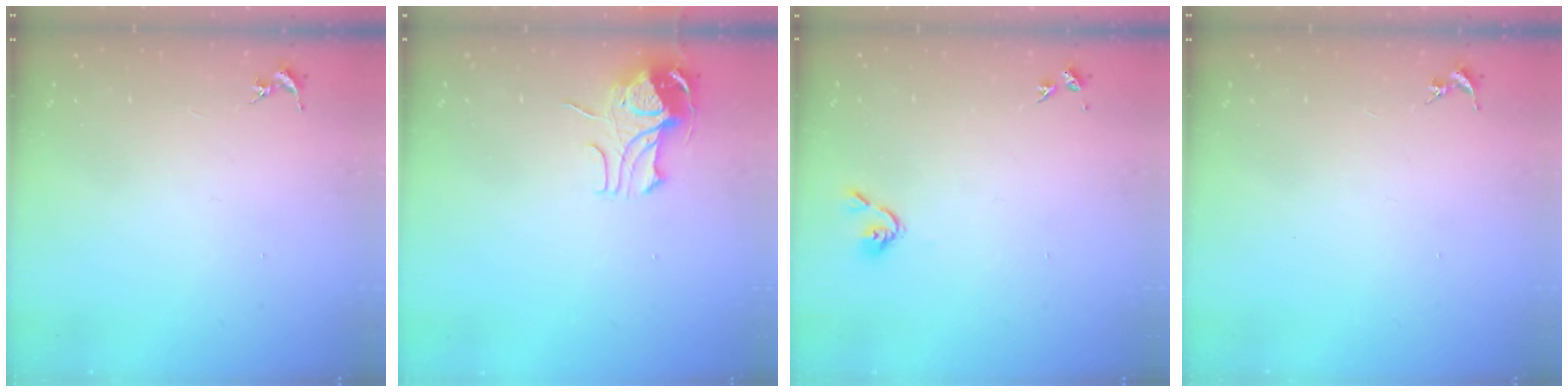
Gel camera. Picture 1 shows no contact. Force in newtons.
{"total": 9.8, "press": 9.7, "slide": 1.0}
{"total": 3.7, "press": 3.7, "slide": 0.7}
{"total": 0.0}